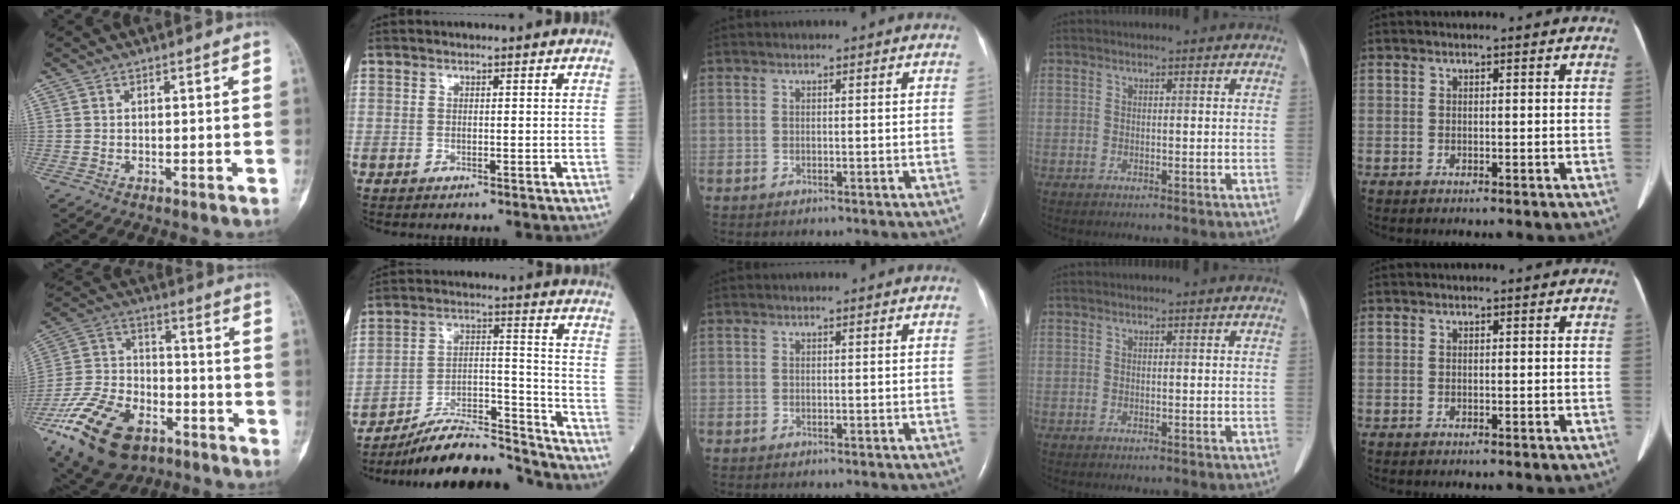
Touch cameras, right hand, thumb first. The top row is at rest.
{"thumb": {"total": 21.8, "force": [-12.0, 12.4, 13.3], "torque": [-0.264, 0.057, -0.213]}, "index": {"total": 16.9, "force": [-16.1, 1.6, 4.8], "torque": [-0.082, 0.032, -0.265]}}